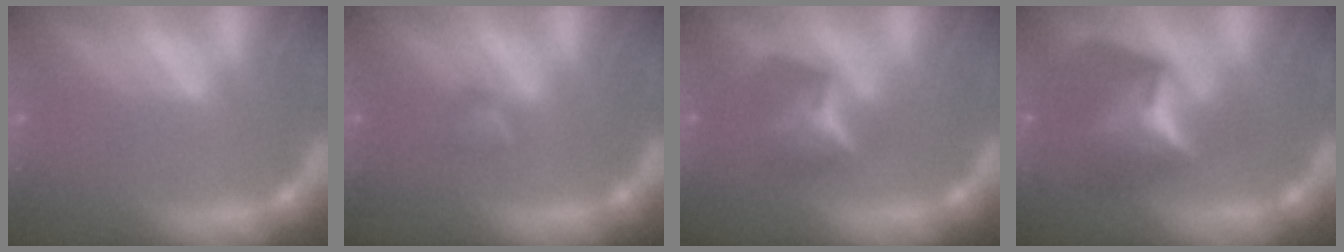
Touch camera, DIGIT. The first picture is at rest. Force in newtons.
{"total": 1.4}
{"total": 4.0}
{"total": 5.9}